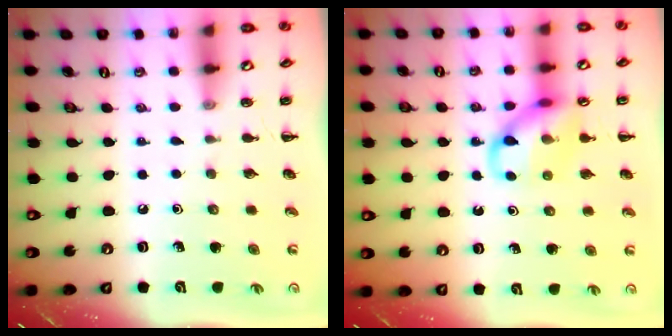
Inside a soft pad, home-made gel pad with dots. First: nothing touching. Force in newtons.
{"total": 11.6, "press": 11.5, "slide": 1.7}